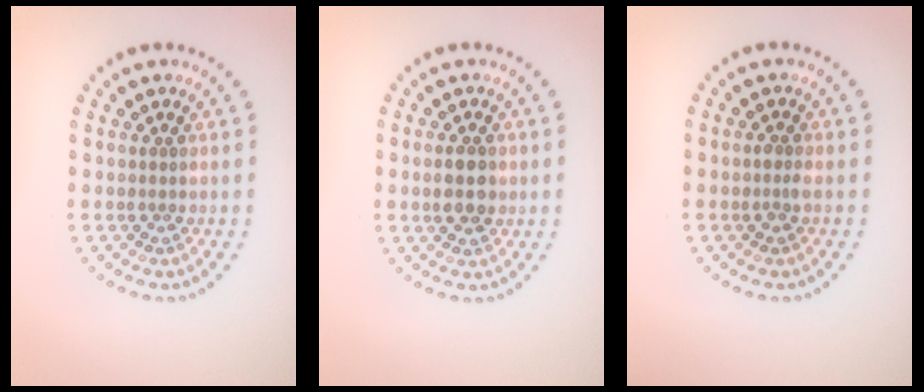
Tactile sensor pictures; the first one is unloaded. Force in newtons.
{"total": 2.9, "press": 2.9, "slide": 0.1}
{"total": 0.7, "press": 0.6, "slide": 0.1}